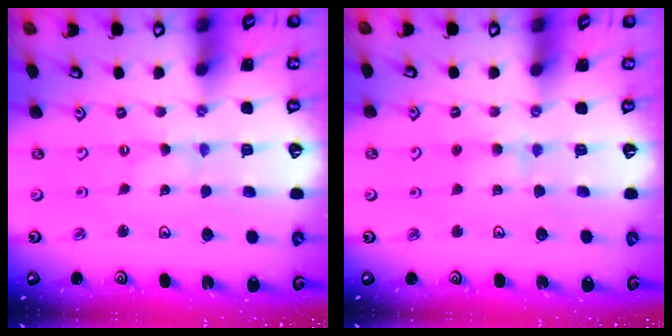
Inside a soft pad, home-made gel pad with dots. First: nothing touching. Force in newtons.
{"total": 4.2, "press": 4.2, "slide": 0.4}